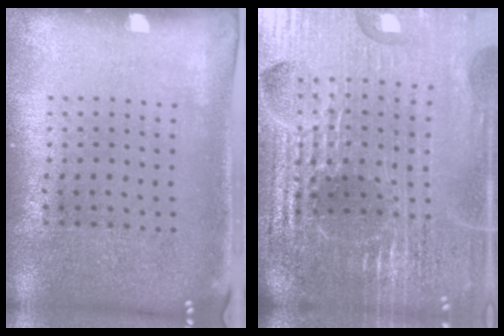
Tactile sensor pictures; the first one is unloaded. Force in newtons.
{"total": 6.4, "press": 5.7, "slide": 2.9}